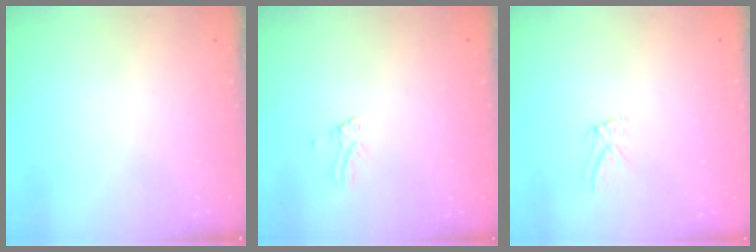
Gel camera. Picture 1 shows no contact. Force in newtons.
{"total": 0.0}
{"total": 5.7, "press": 5.7, "slide": 0.2}